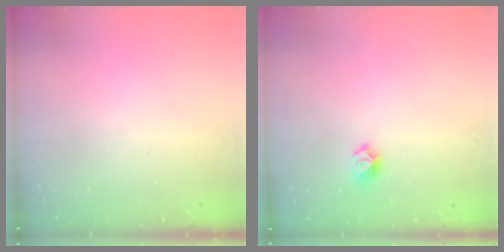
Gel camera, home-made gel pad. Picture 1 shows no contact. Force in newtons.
{"total": 6.9, "press": 6.8, "slide": 0.9}